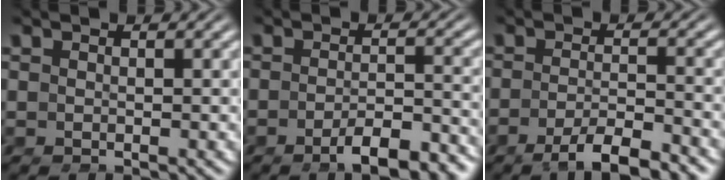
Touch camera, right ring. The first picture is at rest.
{"total": 4.7, "force": [-3.9, 0.5, 2.6], "torque": [-0.026, -0.005, -0.064]}
{"total": 4.2, "force": [-3.2, 0.2, 2.6], "torque": [-0.027, -0.007, -0.051]}